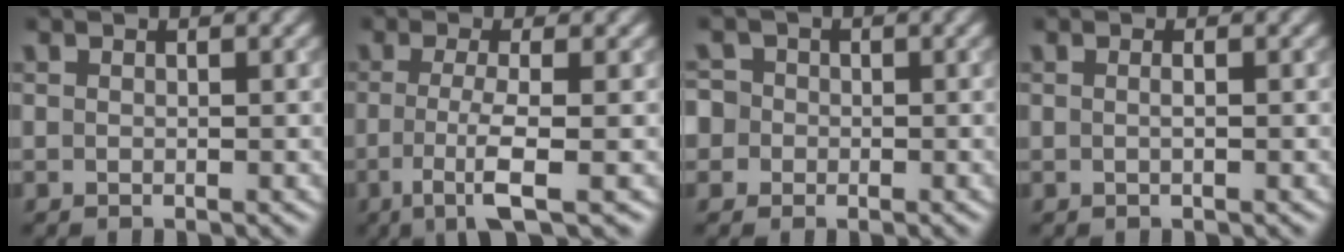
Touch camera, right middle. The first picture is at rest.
{"total": 4.5, "force": [-1.2, 0.9, 4.2], "torque": [-0.078, -0.010, -0.025]}
{"total": 3.7, "force": [-0.5, 3.5, 1.0], "torque": [-0.001, 0.021, -0.040]}
{"total": 0.6, "force": [0.0, 0.1, 0.6], "torque": [-0.012, -0.002, -0.001]}